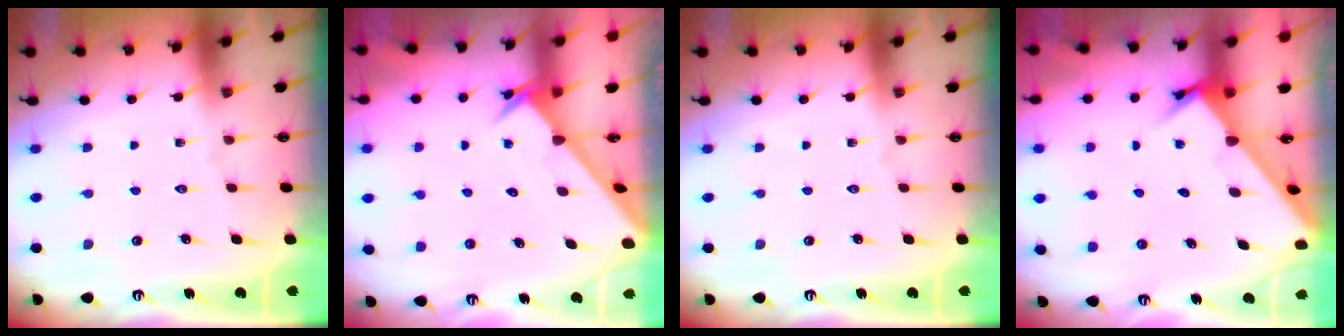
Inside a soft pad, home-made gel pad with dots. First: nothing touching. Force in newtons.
{"total": 2.4, "press": 2.4, "slide": 0.2}
{"total": 0.0}
{"total": 2.6, "press": 2.6, "slide": 0.3}